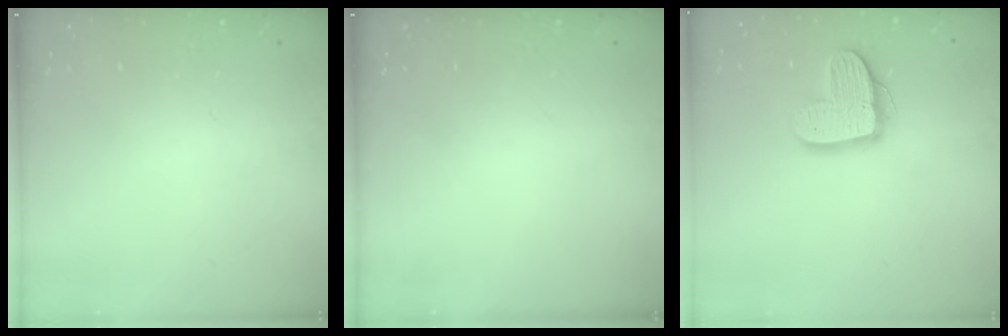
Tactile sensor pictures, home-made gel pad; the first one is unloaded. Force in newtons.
{"total": 0.0}
{"total": 14.1, "press": 14.0, "slide": 1.1}